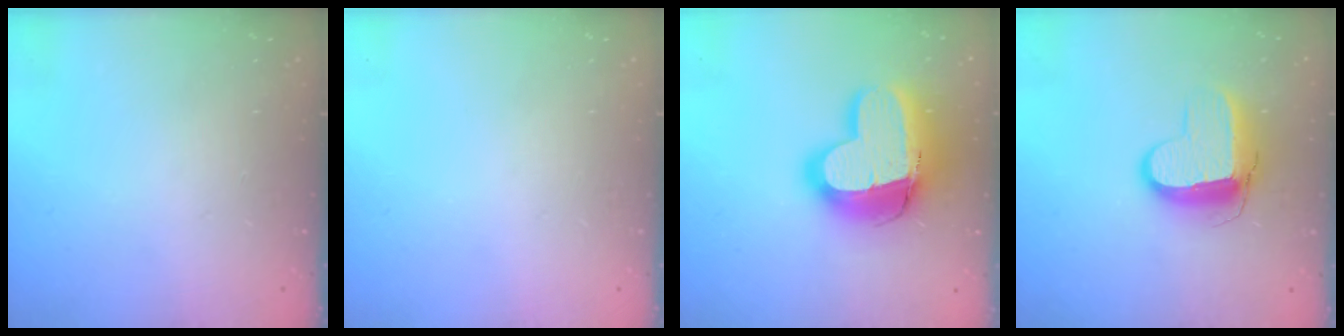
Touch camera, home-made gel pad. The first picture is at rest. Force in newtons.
{"total": 0.0}
{"total": 18.9, "press": 18.8, "slide": 2.2}
{"total": 11.1, "press": 11.0, "slide": 0.9}